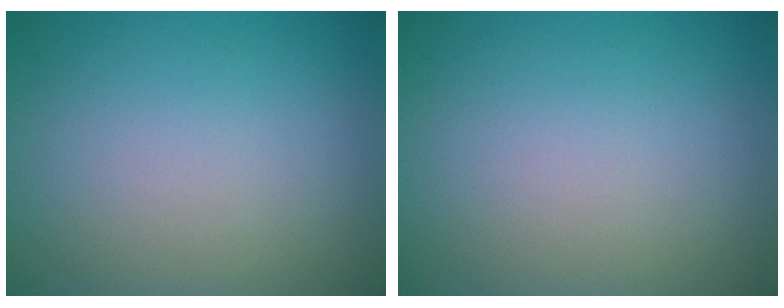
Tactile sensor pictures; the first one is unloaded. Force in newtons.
{"total": 0.0}